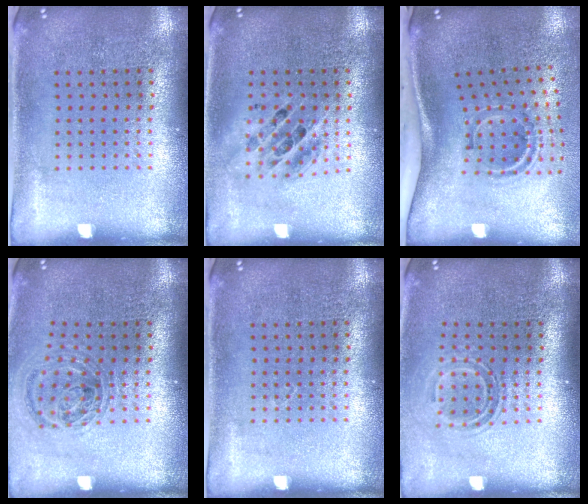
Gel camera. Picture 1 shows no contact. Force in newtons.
{"total": 1.3, "press": 1.1, "slide": 0.7}
{"total": 2.1, "press": 1.2, "slide": 1.7}
{"total": 0.9, "press": 0.9, "slide": 0.3}
{"total": 0.0}
{"total": 1.5, "press": 1.1, "slide": 1.1}